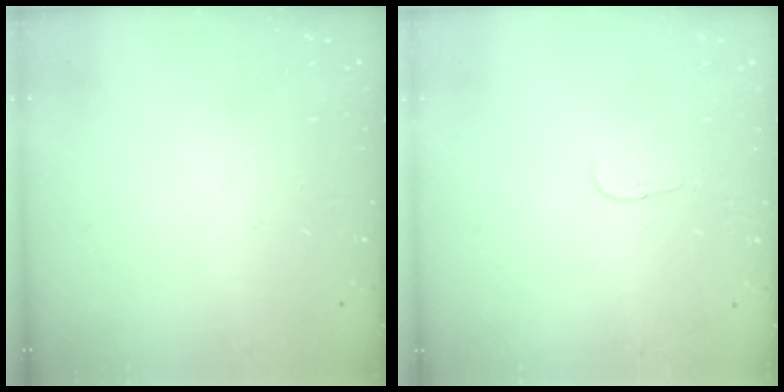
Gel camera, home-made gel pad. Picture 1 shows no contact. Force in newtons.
{"total": 2.8, "press": 2.8, "slide": 0.3}